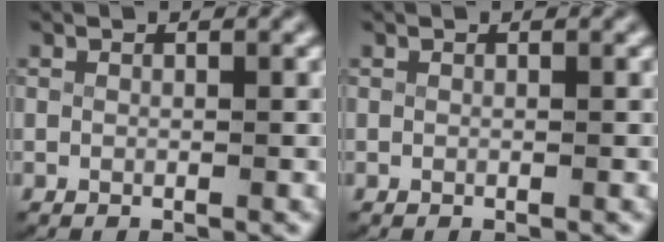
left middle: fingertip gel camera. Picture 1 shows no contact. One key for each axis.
{"total": 0.0}